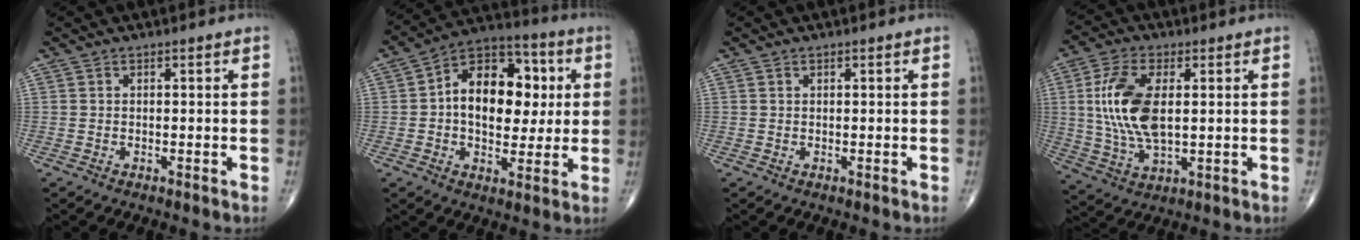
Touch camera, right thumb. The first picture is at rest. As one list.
[{"total": 17.4, "force": [2.0, 11.2, 13.1], "torque": [-0.155, 0.023, 0.023]}, {"total": 0.0}, {"total": 13.5, "force": [1.9, 6.7, 11.6], "torque": [-0.241, -0.006, 0.040]}]